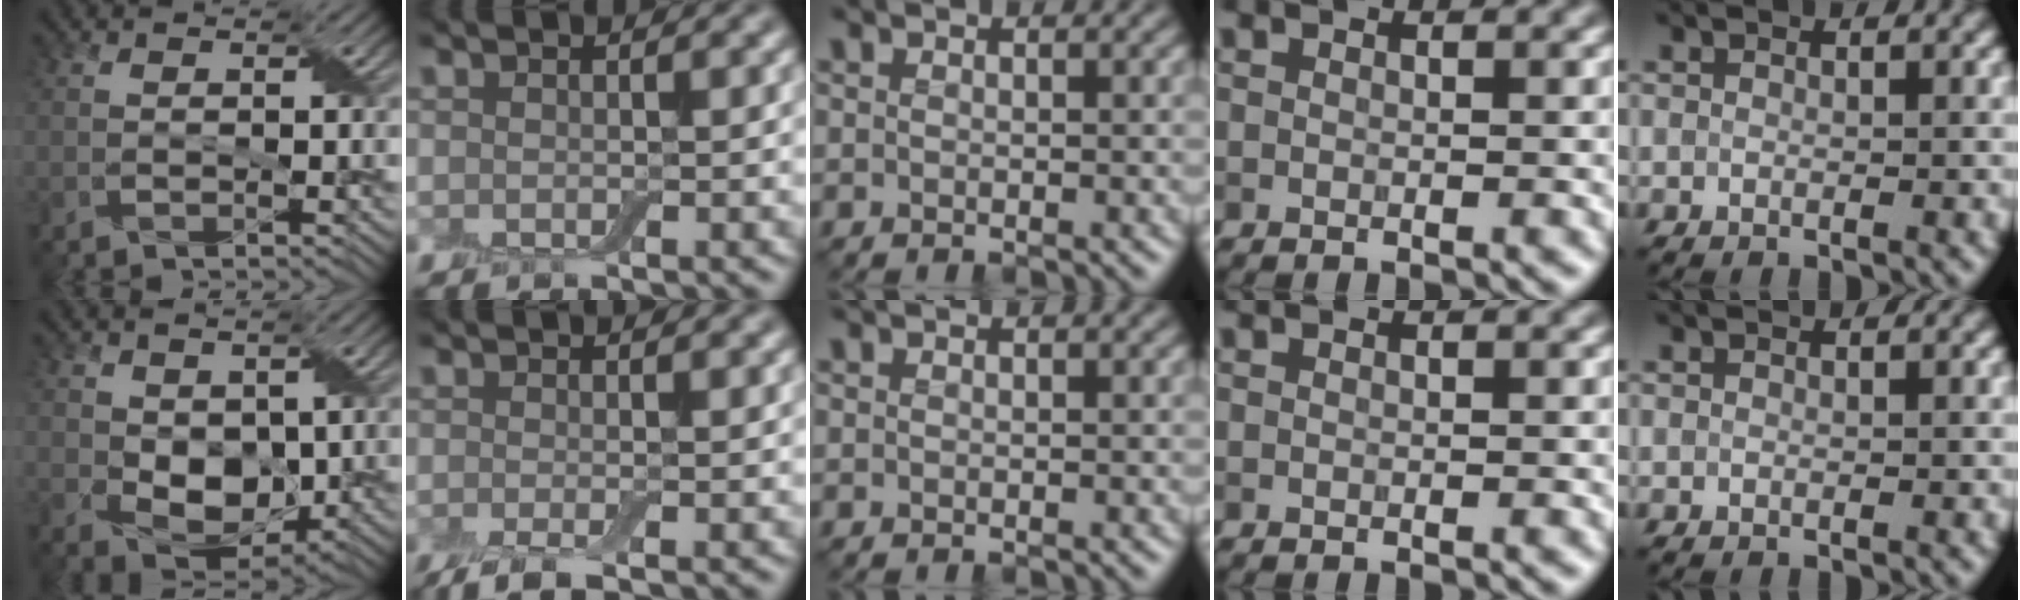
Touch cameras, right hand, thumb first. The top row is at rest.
{"thumb": {"total": 6.3, "force": [0.4, 4.6, 4.3], "torque": [-0.088, -0.015, 0.011]}, "index": {"total": 2.6, "force": [-1.4, 0.7, 2.1], "torque": [-0.043, -0.007, -0.031]}}